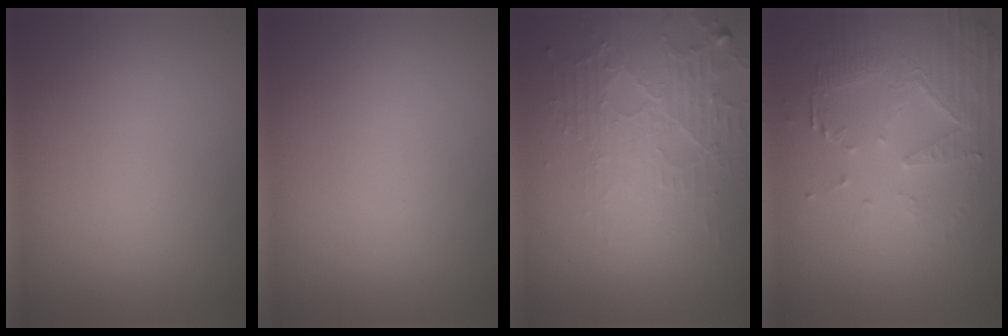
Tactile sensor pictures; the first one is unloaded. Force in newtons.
{"total": 0.0}
{"total": 5.2, "press": 3.3, "slide": 4.0}
{"total": 5.4, "press": 3.7, "slide": 3.9}